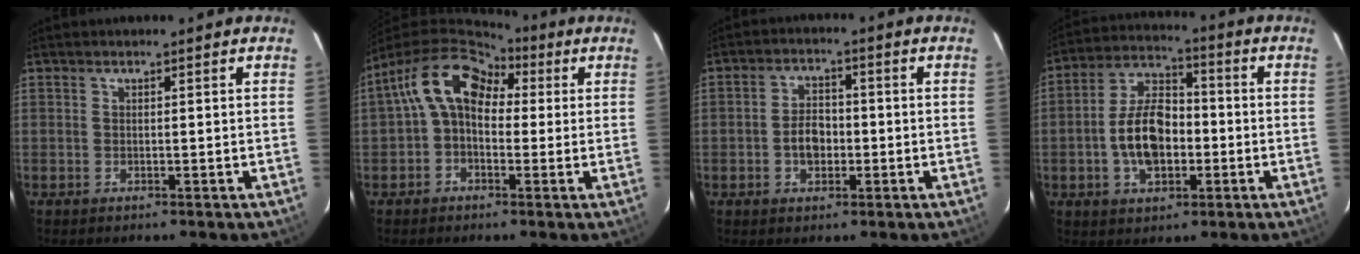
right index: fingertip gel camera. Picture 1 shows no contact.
{"total": 10.1, "force": [2.1, 7.2, 6.8], "torque": [-0.119, 0.037, 0.024]}
{"total": 5.0, "force": [-1.2, 3.5, 3.4], "torque": [-0.064, 0.013, -0.016]}
{"total": 11.8, "force": [-2.4, 7.0, 9.2], "torque": [-0.180, 0.021, -0.037]}